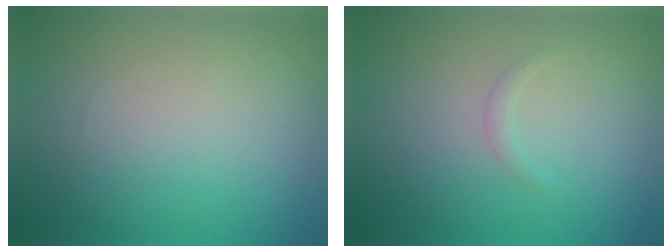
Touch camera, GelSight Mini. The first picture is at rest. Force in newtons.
{"total": 0.6, "press": 0.6, "slide": 0.0}